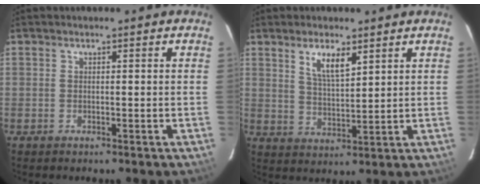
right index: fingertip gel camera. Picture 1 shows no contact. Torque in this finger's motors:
{"motor_torque": [0.17, 0.21, 0.08, 0.06]}